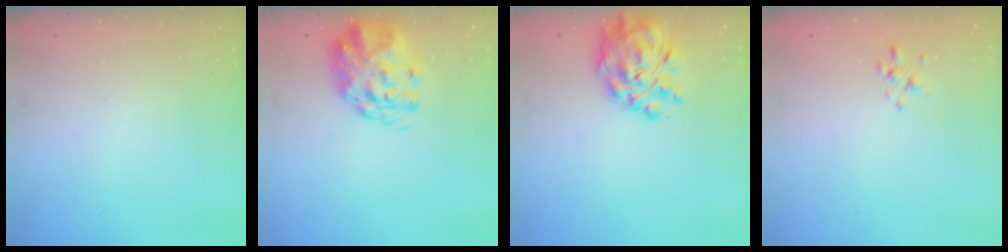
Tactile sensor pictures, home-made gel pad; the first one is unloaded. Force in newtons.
{"total": 2.9, "press": 2.7, "slide": 1.0}
{"total": 10.8, "press": 9.9, "slide": 4.3}
{"total": 2.6, "press": 2.5, "slide": 0.8}